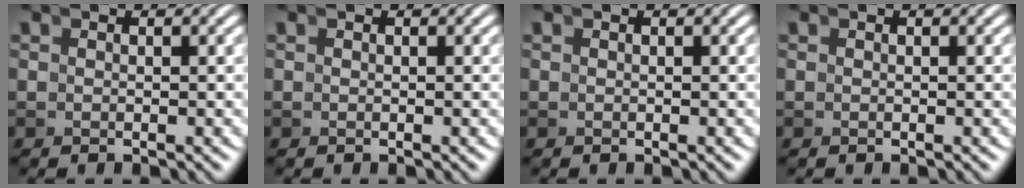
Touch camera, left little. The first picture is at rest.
{"total": 0.0}
{"total": 0.0}
{"total": 0.0}